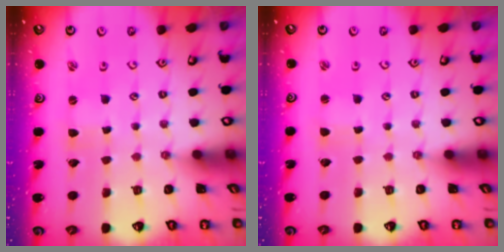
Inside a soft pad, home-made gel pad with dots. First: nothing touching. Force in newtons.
{"total": 1.3, "press": 1.3, "slide": 0.1}